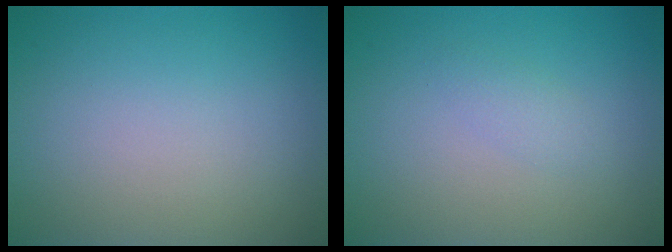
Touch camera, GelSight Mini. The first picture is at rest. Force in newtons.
{"total": 1.1, "press": 1.1, "slide": 0.0}